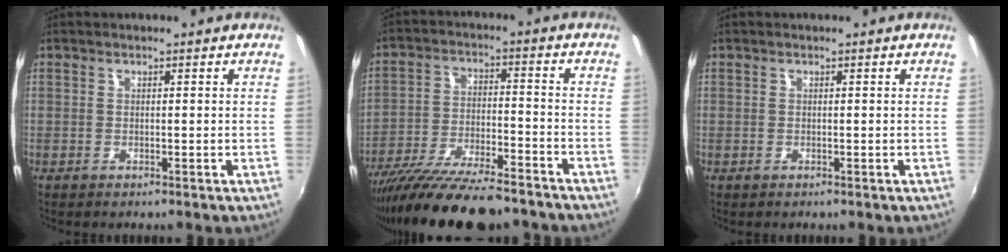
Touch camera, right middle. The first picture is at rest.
{"total": 19.7, "force": [-16.5, 3.7, 10.0], "torque": [-0.193, -0.044, -0.265]}
{"total": 0.0}